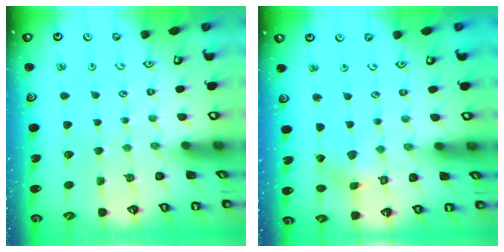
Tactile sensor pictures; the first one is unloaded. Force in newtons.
{"total": 1.7, "press": 1.6, "slide": 0.4}